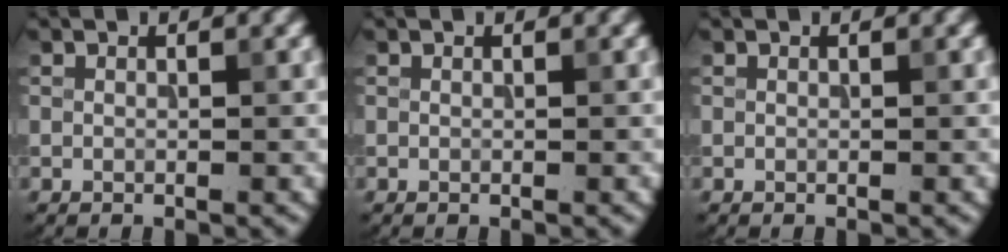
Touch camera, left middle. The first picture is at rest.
{"total": 0.0}
{"total": 0.0}